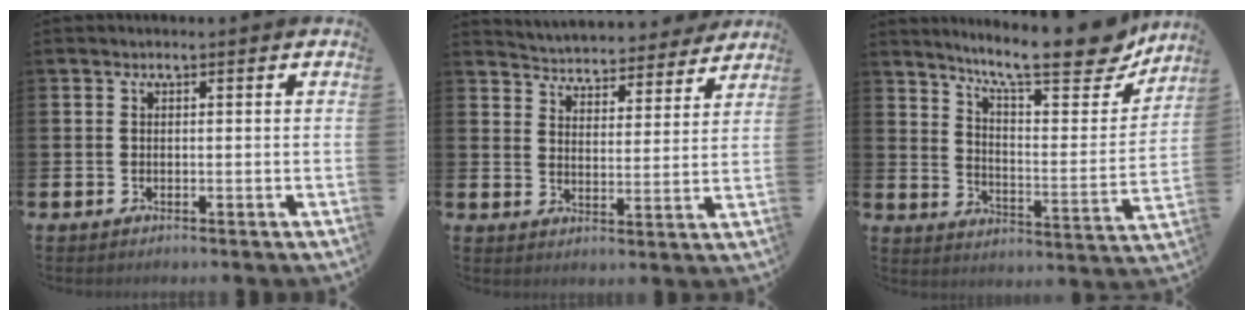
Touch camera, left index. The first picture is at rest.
{"total": 4.8, "force": [4.7, 1.0, -0.3], "torque": [-0.016, -0.042, 0.078]}
{"total": 13.0, "force": [10.9, 2.5, 6.6], "torque": [-0.118, -0.071, 0.181]}